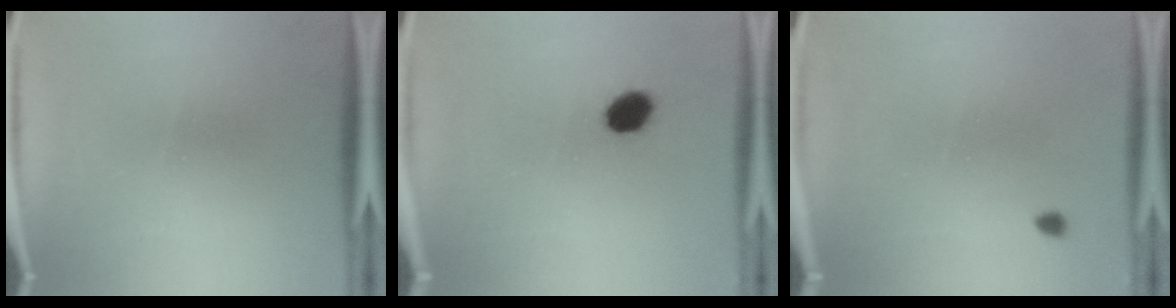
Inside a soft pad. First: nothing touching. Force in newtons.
{"total": 5.1}
{"total": 0.9}